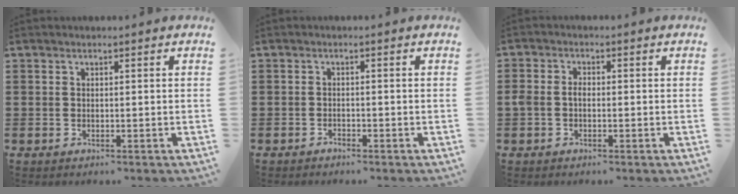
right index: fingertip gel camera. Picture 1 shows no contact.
{"total": 0.9, "force": [-0.9, 0.2, 0.0], "torque": [-0.004, 0.000, -0.019]}
{"total": 2.1, "force": [-0.4, 1.4, 1.5], "torque": [-0.037, 0.001, -0.012]}